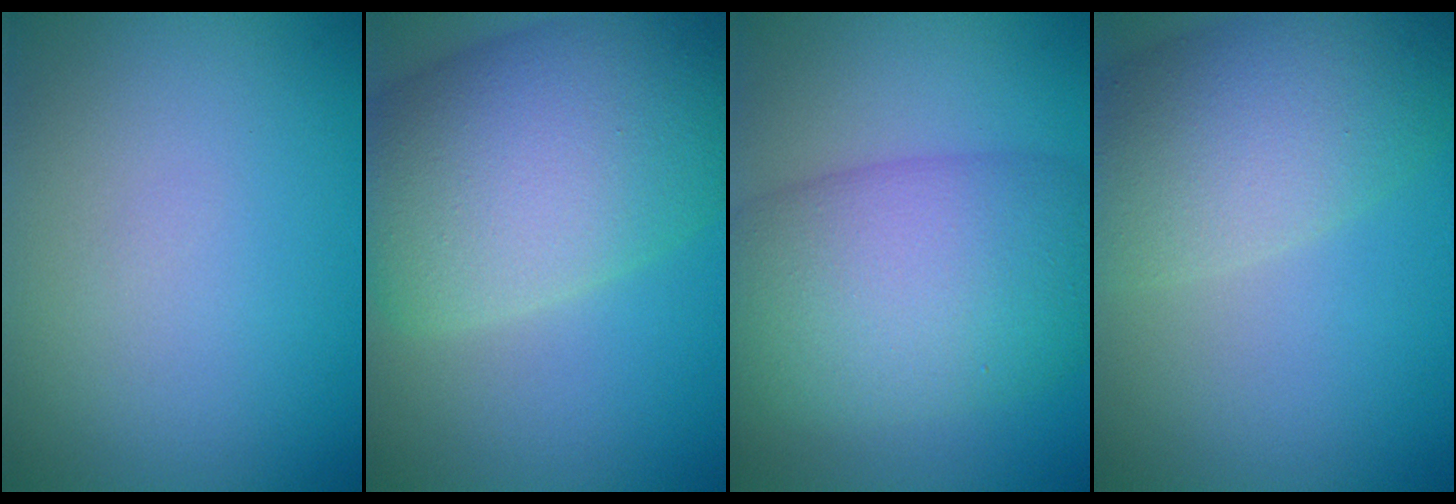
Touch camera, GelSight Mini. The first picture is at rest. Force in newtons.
{"total": 12.3, "press": 12.3, "slide": 0.6}
{"total": 10.2, "press": 10.2, "slide": 0.3}
{"total": 7.5, "press": 7.5, "slide": 0.6}